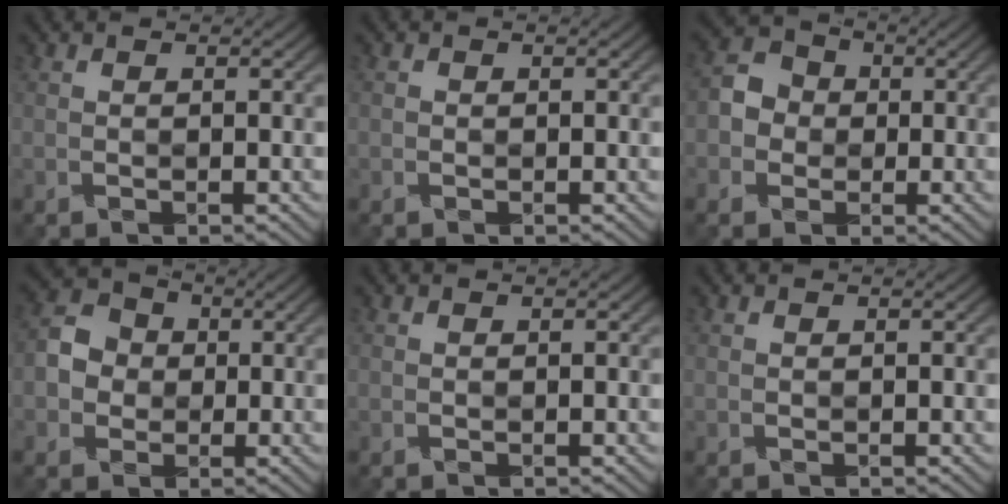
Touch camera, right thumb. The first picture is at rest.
{"total": 0.6, "force": [-0.1, 0.5, 0.2], "torque": [-0.003, 0.001, -0.003]}
{"total": 4.6, "force": [-0.7, 4.3, 1.6], "torque": [-0.034, 0.011, -0.026]}
{"total": 5.3, "force": [-0.5, 4.8, 2.1], "torque": [-0.049, 0.012, -0.024]}
{"total": 0.0}
{"total": 0.0}